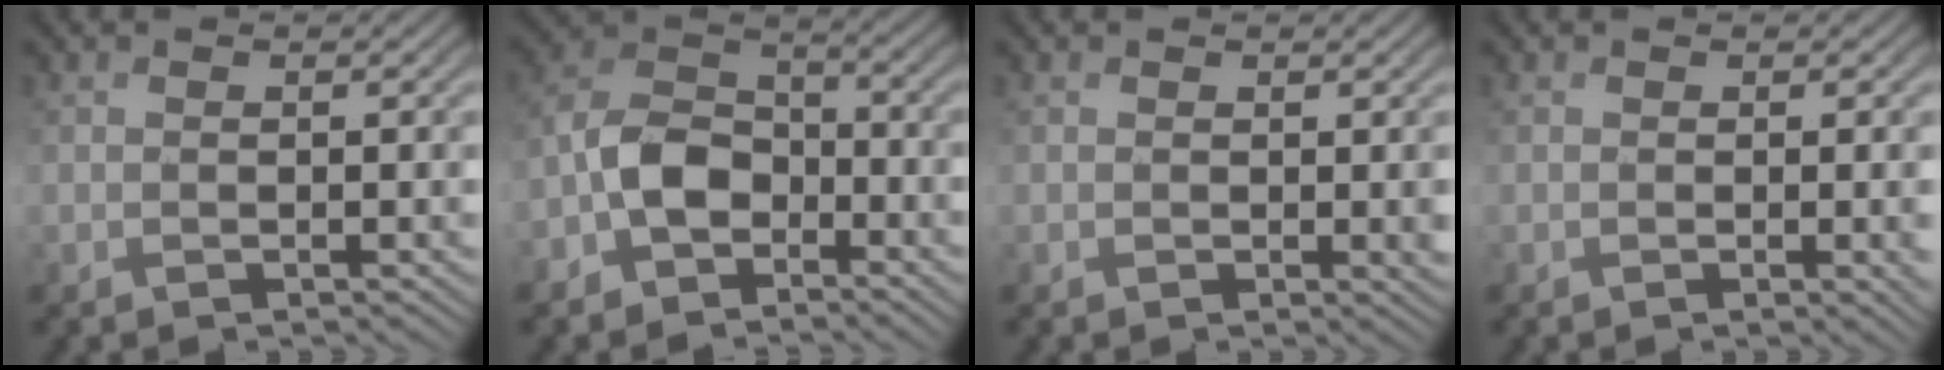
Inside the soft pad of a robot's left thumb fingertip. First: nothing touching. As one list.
[{"total": 7.0, "force": [-3.8, 4.5, 3.7], "torque": [-0.076, 0.009, -0.095]}, {"total": 1.0, "force": [0.3, 0.4, 0.8], "torque": [-0.010, -0.004, 0.006]}, {"total": 2.7, "force": [-0.3, 0.6, 2.7], "torque": [-0.038, 0.001, -0.005]}]